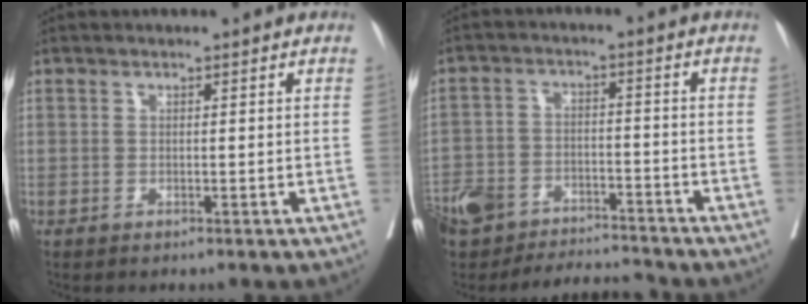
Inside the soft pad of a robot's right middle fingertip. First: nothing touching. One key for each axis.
{"total": 12.3, "fx": -10.8, "fy": 4.6, "fz": 3.7, "tx": -0.072, "ty": 0.023, "tz": -0.179}